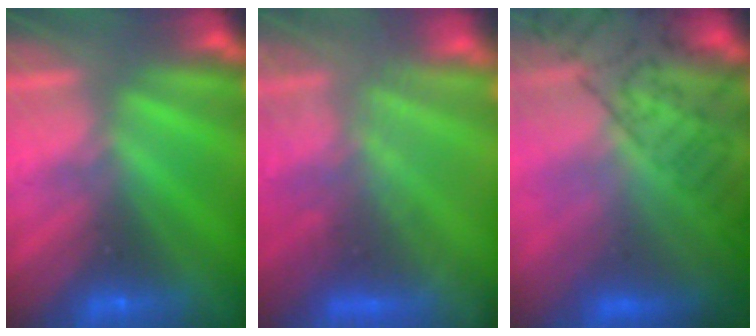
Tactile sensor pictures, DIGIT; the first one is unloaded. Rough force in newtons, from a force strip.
{"total": 6.9}
{"total": 8.8}